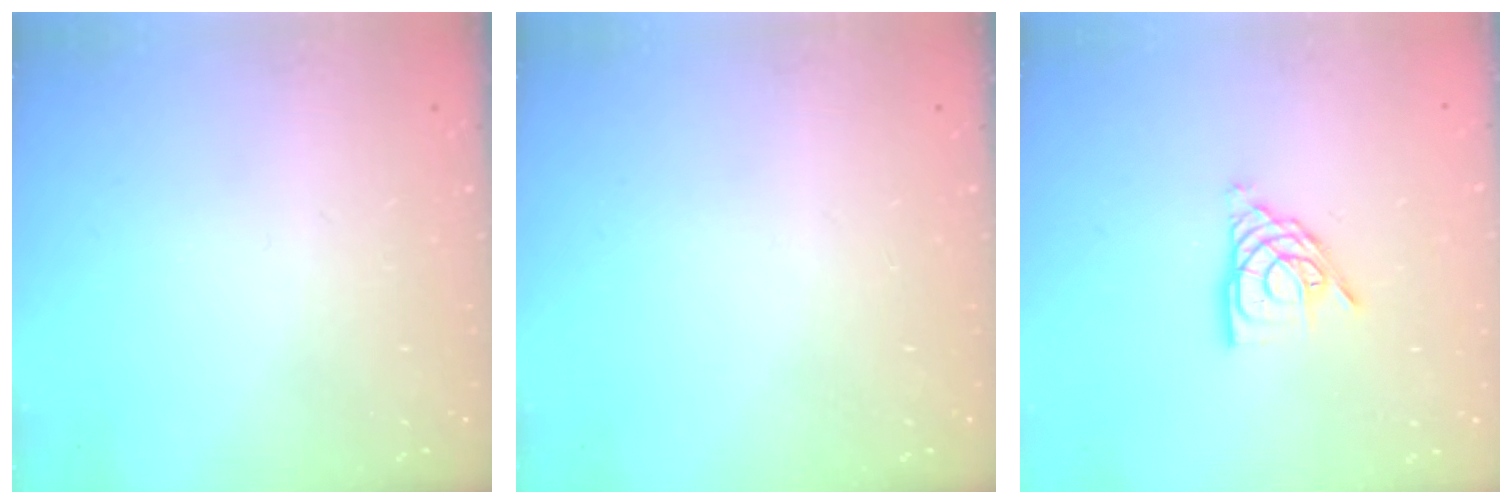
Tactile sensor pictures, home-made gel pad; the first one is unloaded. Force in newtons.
{"total": 0.0}
{"total": 9.0, "press": 8.9, "slide": 1.3}